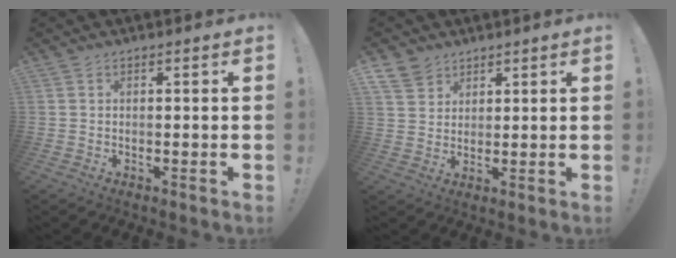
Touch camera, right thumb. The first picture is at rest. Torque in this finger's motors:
{"motor_torque": [0.03, 0.11, 0.28, 0.22, 0.26]}